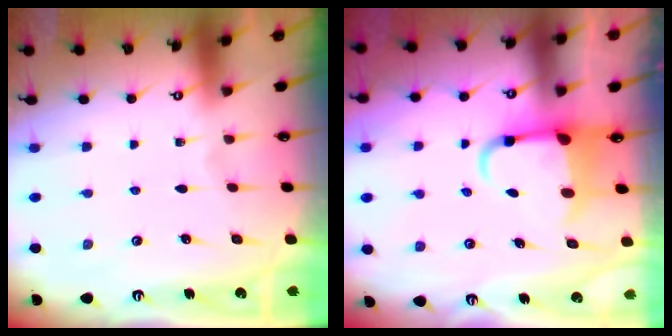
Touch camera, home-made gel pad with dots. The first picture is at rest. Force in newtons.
{"total": 5.2, "press": 5.0, "slide": 1.2}